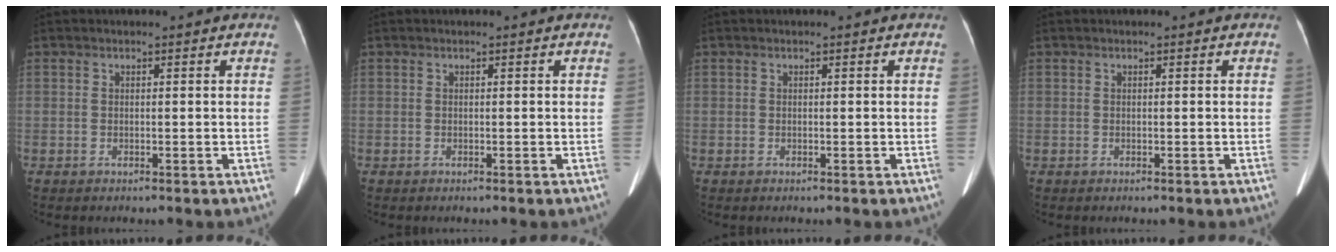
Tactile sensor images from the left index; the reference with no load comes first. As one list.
[{"total": 0.0}, {"total": 0.0}, {"total": 0.0}]